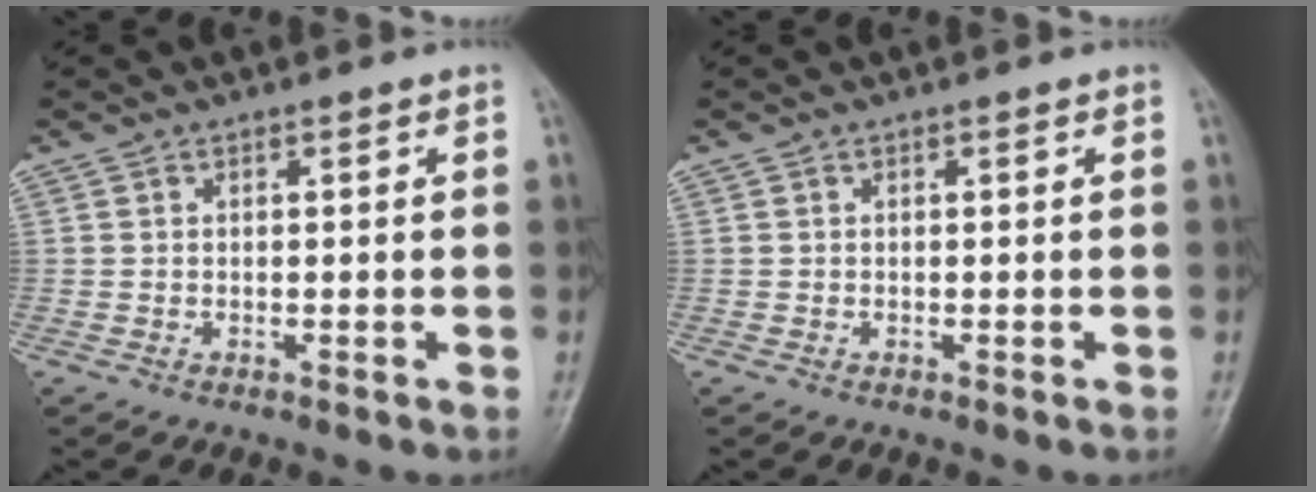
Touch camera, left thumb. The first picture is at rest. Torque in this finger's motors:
{"motor_torque": [0.00, 0.00, 0.00, 0.00, 0.00]}